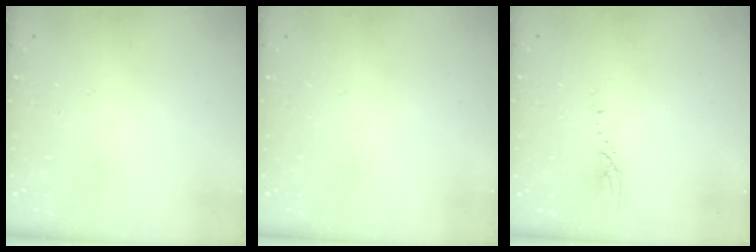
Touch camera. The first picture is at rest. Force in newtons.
{"total": 0.0}
{"total": 3.2, "press": 3.2, "slide": 0.3}